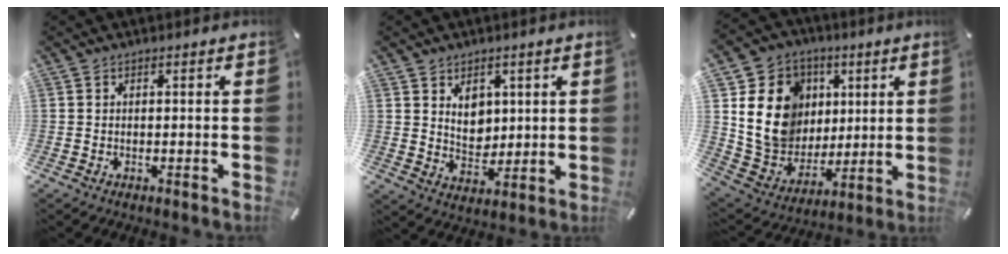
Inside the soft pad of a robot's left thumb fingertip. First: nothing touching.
{"total": 6.5, "force": [2.6, 5.4, 2.7], "torque": [-0.031, -0.014, 0.044]}
{"total": 17.1, "force": [3.8, 15.1, 7.1], "torque": [-0.129, -0.015, 0.082]}